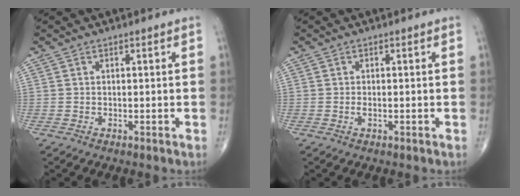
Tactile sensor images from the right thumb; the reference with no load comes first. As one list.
[{"total": 0.9, "force": [-0.2, 0.3, 0.8], "torque": [-0.016, -0.001, -0.004]}]